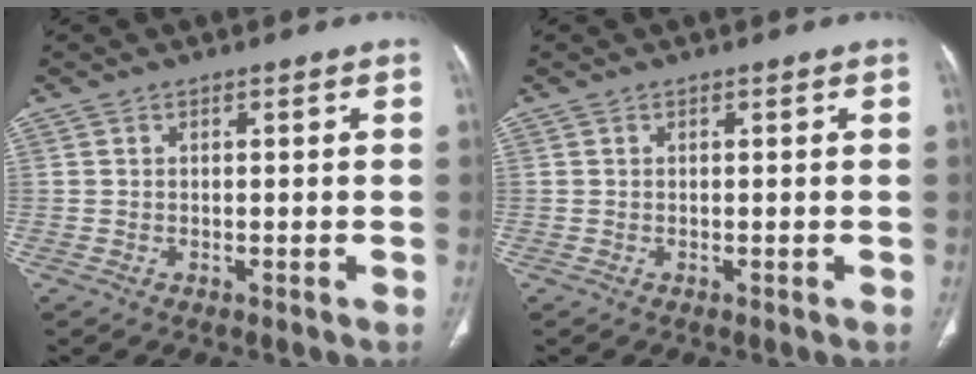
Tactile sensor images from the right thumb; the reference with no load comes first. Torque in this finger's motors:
{"motor_torque": [0.00, 0.00, -0.04, 0.02, 0.00]}